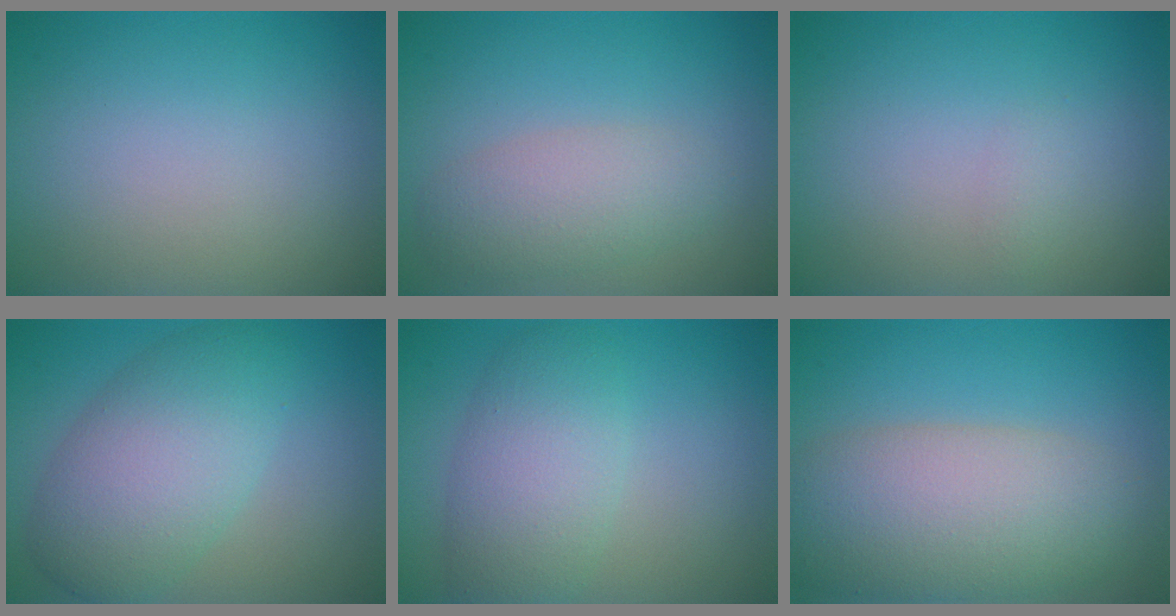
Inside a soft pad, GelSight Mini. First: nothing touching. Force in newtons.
{"total": 3.5, "press": 3.5, "slide": 0.1}
{"total": 0.6, "press": 0.6, "slide": 0.0}
{"total": 7.1, "press": 7.1, "slide": 0.2}
{"total": 5.1, "press": 5.1, "slide": 0.1}
{"total": 8.5, "press": 8.5, "slide": 0.8}